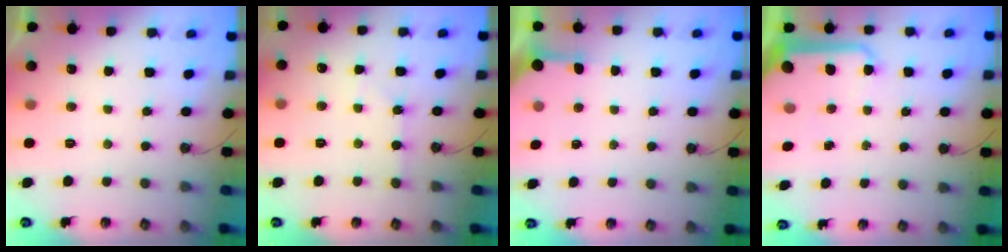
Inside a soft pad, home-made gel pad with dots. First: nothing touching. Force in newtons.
{"total": 0.9, "press": 0.9, "slide": 0.1}
{"total": 3.0, "press": 3.0, "slide": 0.4}
{"total": 11.9, "press": 11.9, "slide": 1.4}